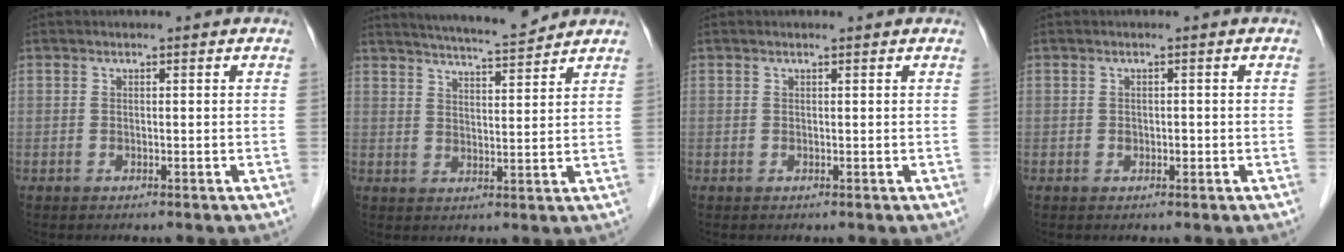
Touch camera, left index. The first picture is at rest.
{"total": 8.9, "force": [8.4, 0.1, 3.0], "torque": [-0.055, 0.006, 0.129]}
{"total": 0.6, "force": [0.6, 0.0, 0.2], "torque": [-0.008, 0.006, 0.012]}
{"total": 0.8, "force": [-0.1, 0.6, 0.4], "torque": [-0.006, 0.002, -0.003]}